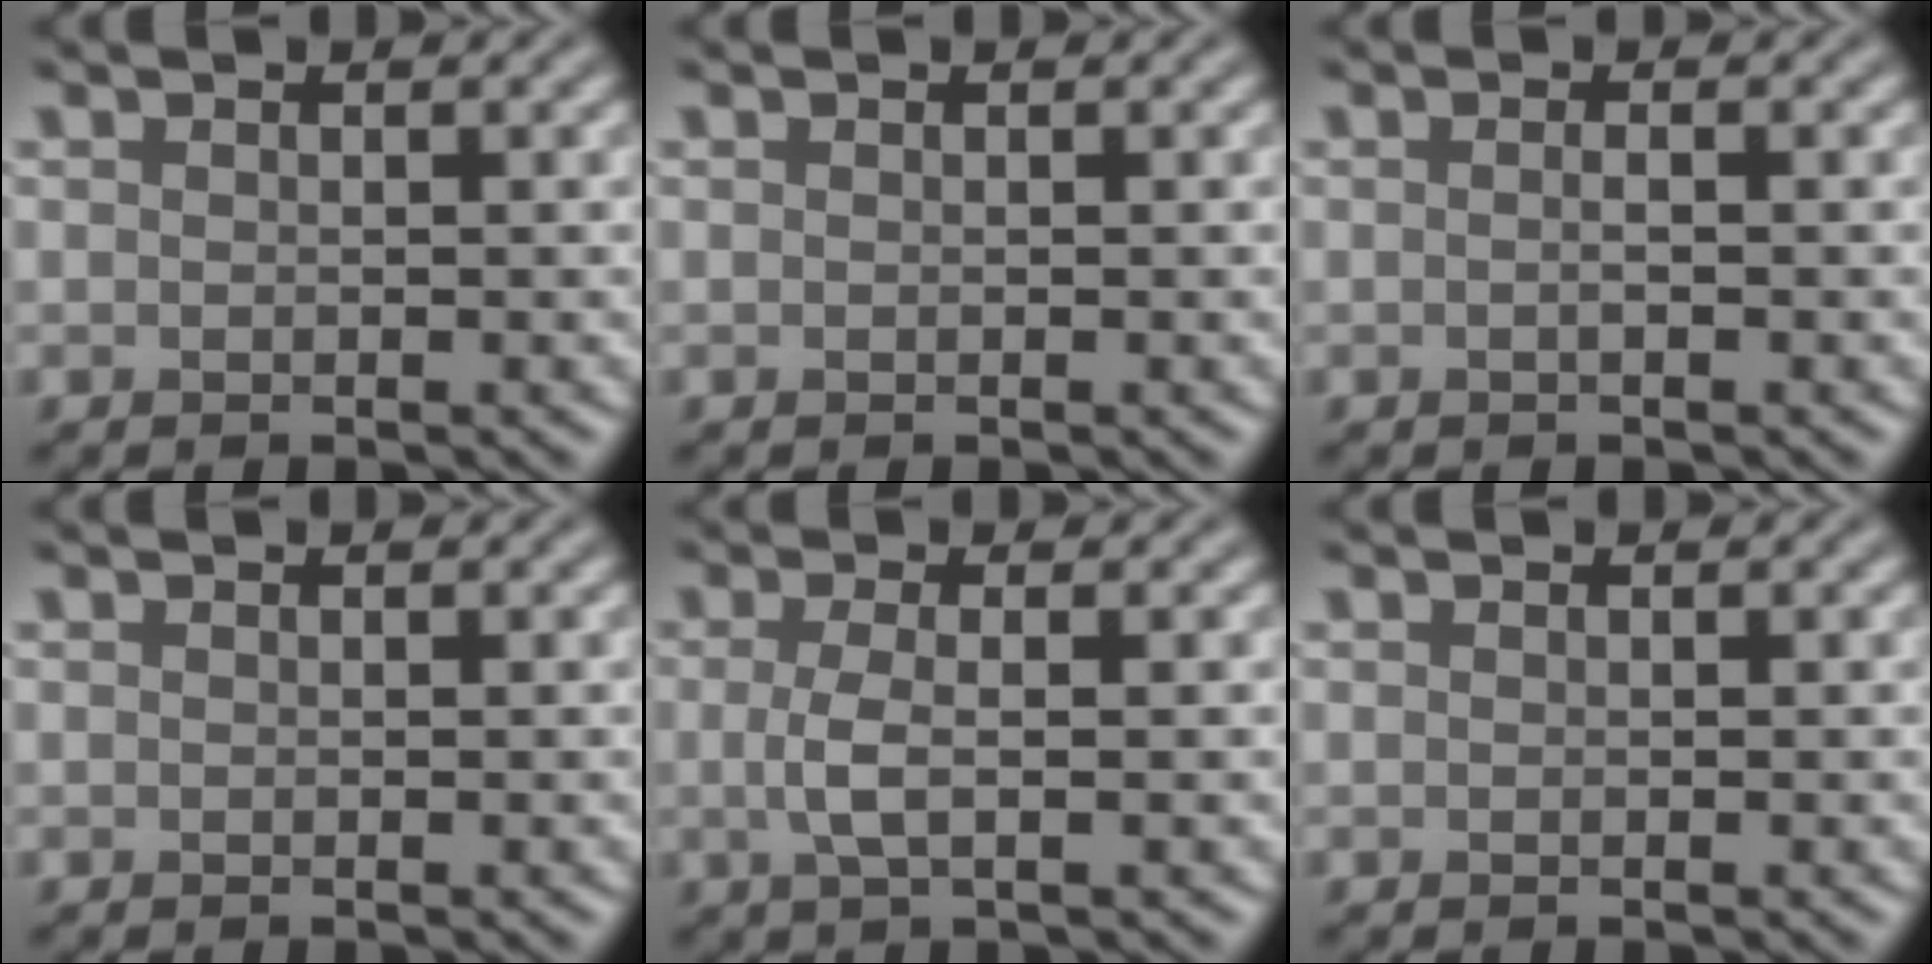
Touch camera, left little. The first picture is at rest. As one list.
[{"total": 0.0}, {"total": 0.8, "force": [0.0, 0.2, 0.8], "torque": [-0.010, -0.006, -0.004]}, {"total": 0.0}, {"total": 2.4, "force": [-0.1, 0.8, 2.3], "torque": [-0.049, -0.002, -0.005]}, {"total": 0.0}]